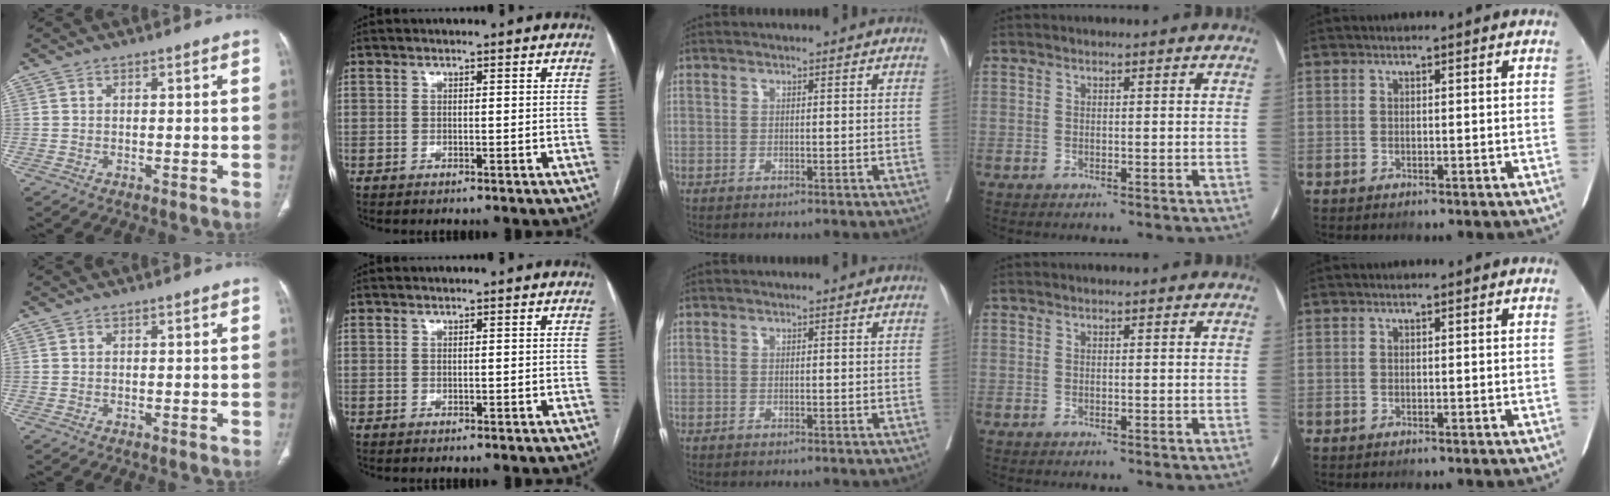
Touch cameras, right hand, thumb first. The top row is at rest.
{}